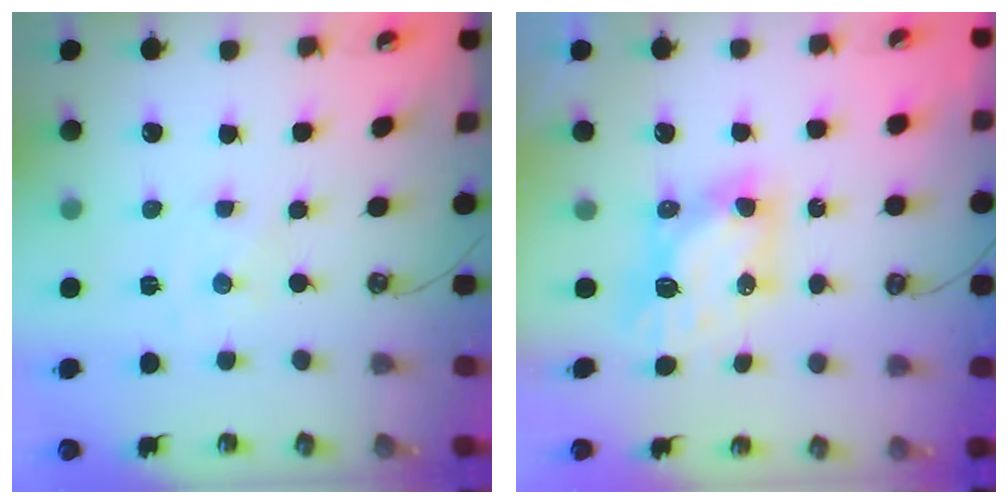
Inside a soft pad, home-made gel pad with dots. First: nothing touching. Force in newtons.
{"total": 7.0, "press": 7.0, "slide": 0.6}